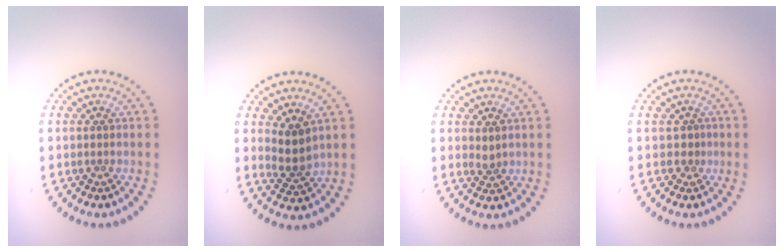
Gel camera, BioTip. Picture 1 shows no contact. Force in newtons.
{"total": 2.5, "press": 1.9, "slide": 1.5}
{"total": 0.9, "press": 0.7, "slide": 0.6}
{"total": 0.6, "press": 0.3, "slide": 0.5}